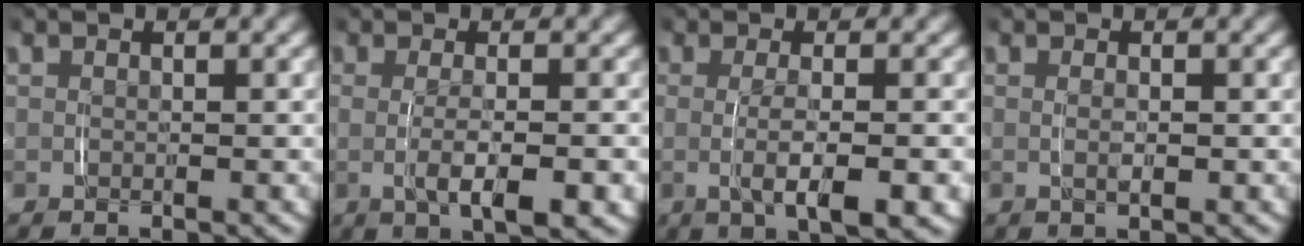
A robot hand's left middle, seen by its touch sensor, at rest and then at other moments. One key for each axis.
{"total": 3.4, "fx": -1.0, "fy": 0.2, "fz": 3.3, "tx": -0.049, "ty": -0.005, "tz": -0.012}
{"total": 3.8, "fx": -1.0, "fy": 0.2, "fz": 3.6, "tx": -0.055, "ty": -0.005, "tz": -0.013}
{"total": 1.0, "fx": -0.1, "fy": 0.0, "fz": 1.0, "tx": -0.016, "ty": -0.003, "tz": 0.000}